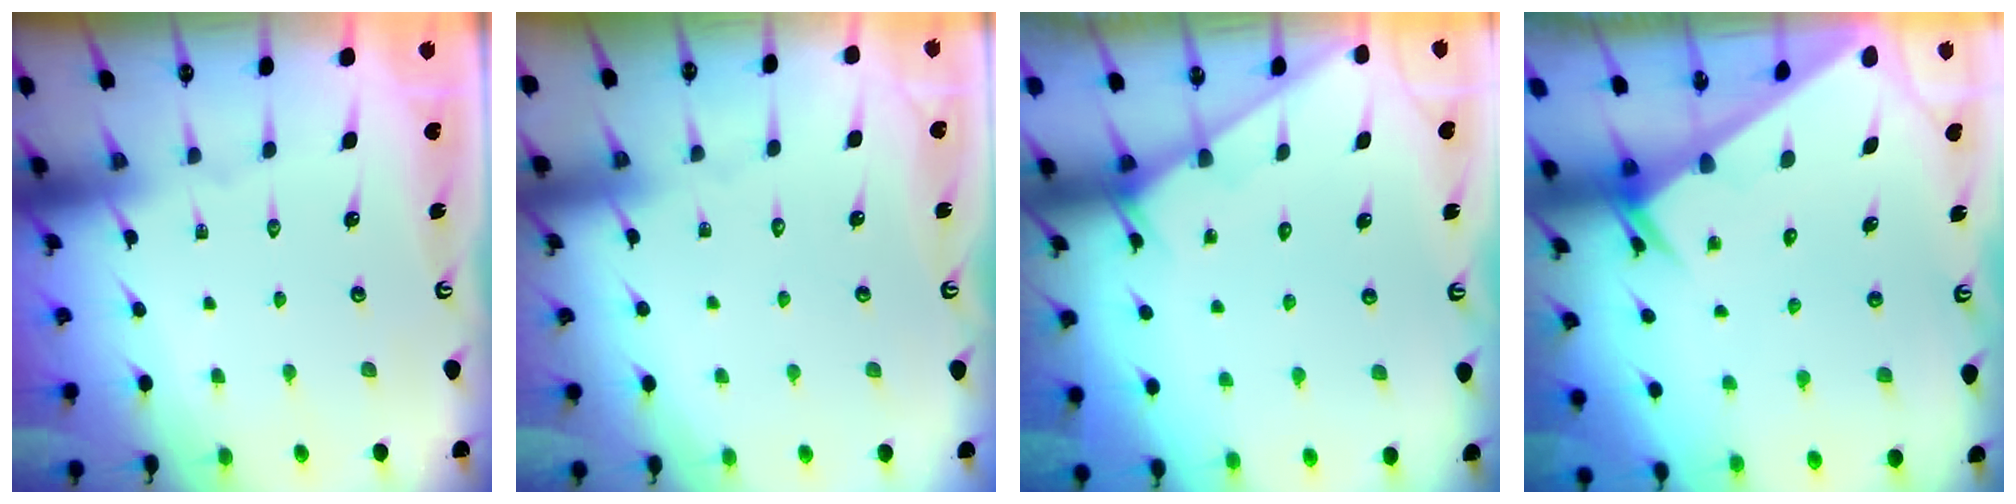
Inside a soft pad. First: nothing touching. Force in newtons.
{"total": 2.5, "press": 2.5, "slide": 0.3}
{"total": 3.7, "press": 3.7, "slide": 0.3}
{"total": 2.4, "press": 2.4, "slide": 0.1}